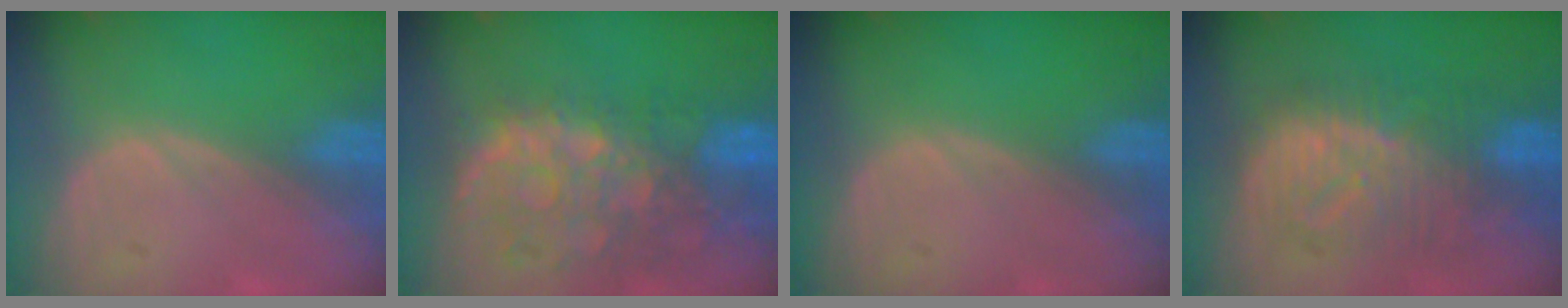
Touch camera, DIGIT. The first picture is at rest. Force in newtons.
{"total": 11.4, "press": 9.9, "slide": 5.7}
{"total": 0.0}
{"total": 9.8, "press": 9.8, "slide": 0.6}